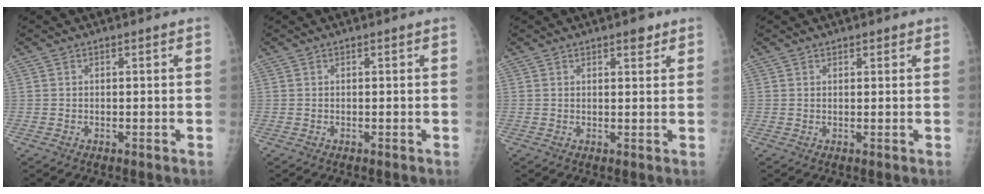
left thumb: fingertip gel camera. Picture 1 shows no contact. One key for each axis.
{"total": 0.0}
{"total": 2.3, "fx": 1.5, "fy": 1.0, "fz": 1.5, "tx": -0.012, "ty": -0.007, "tz": 0.020}
{"total": 1.0, "fx": 0.8, "fy": 0.6, "fz": 0.3, "tx": 0.006, "ty": -0.004, "tz": 0.007}